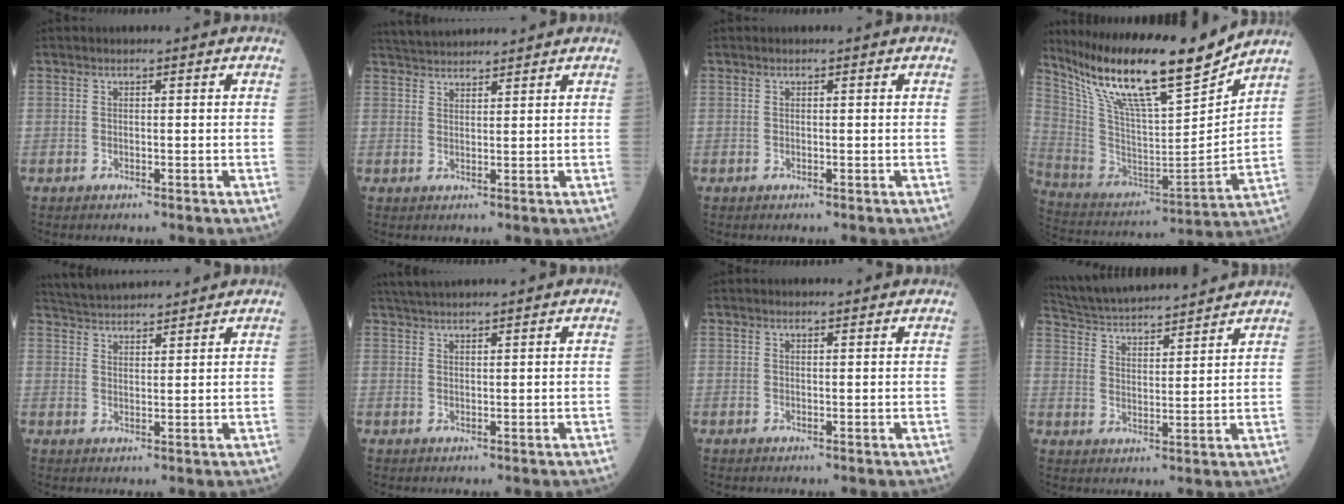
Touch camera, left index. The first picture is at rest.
{"total": 6.1, "force": [5.9, 0.3, 1.6], "torque": [-0.033, 0.038, 0.102]}
{"total": 0.0}
{"total": 21.2, "force": [16.8, 2.1, 12.7], "torque": [-0.235, -0.007, 0.303]}
{"total": 8.9, "force": [8.6, 0.6, 2.4], "torque": [-0.051, 0.035, 0.141]}
{"total": 5.8, "force": [5.1, -0.1, 2.6], "torque": [-0.042, 0.038, 0.090]}
{"total": 1.6, "force": [1.5, 0.3, 0.5], "torque": [-0.015, 0.010, 0.017]}
{"total": 17.0, "force": [15.9, 1.8, 5.9], "torque": [-0.110, 0.035, 0.254]}